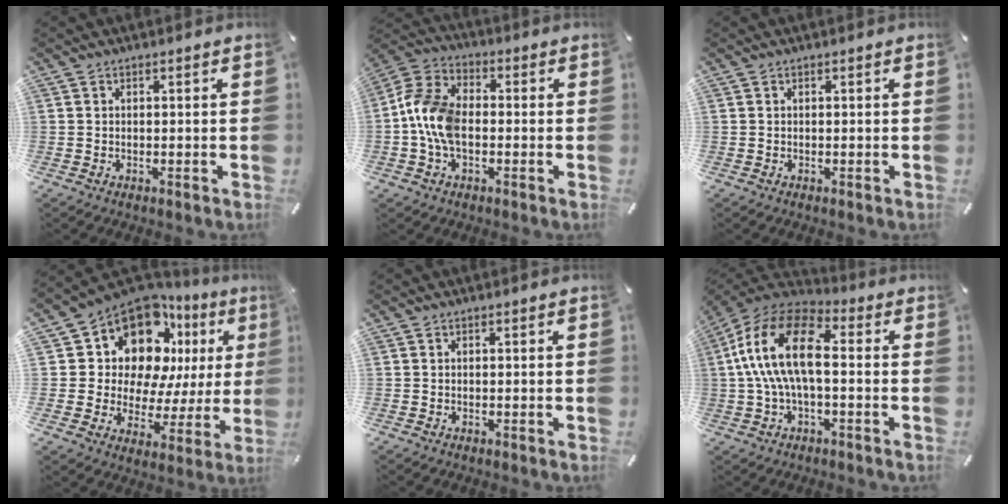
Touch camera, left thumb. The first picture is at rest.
{"total": 10.5, "force": [-1.9, 7.0, 7.6], "torque": [-0.163, 0.017, -0.032]}
{"total": 0.0}
{"total": 15.3, "force": [9.5, 9.8, 6.9], "torque": [-0.116, -0.085, 0.166]}
{"total": 0.0}
{"total": 17.0, "force": [0.5, 8.9, 14.4], "torque": [-0.302, 0.008, 0.006]}